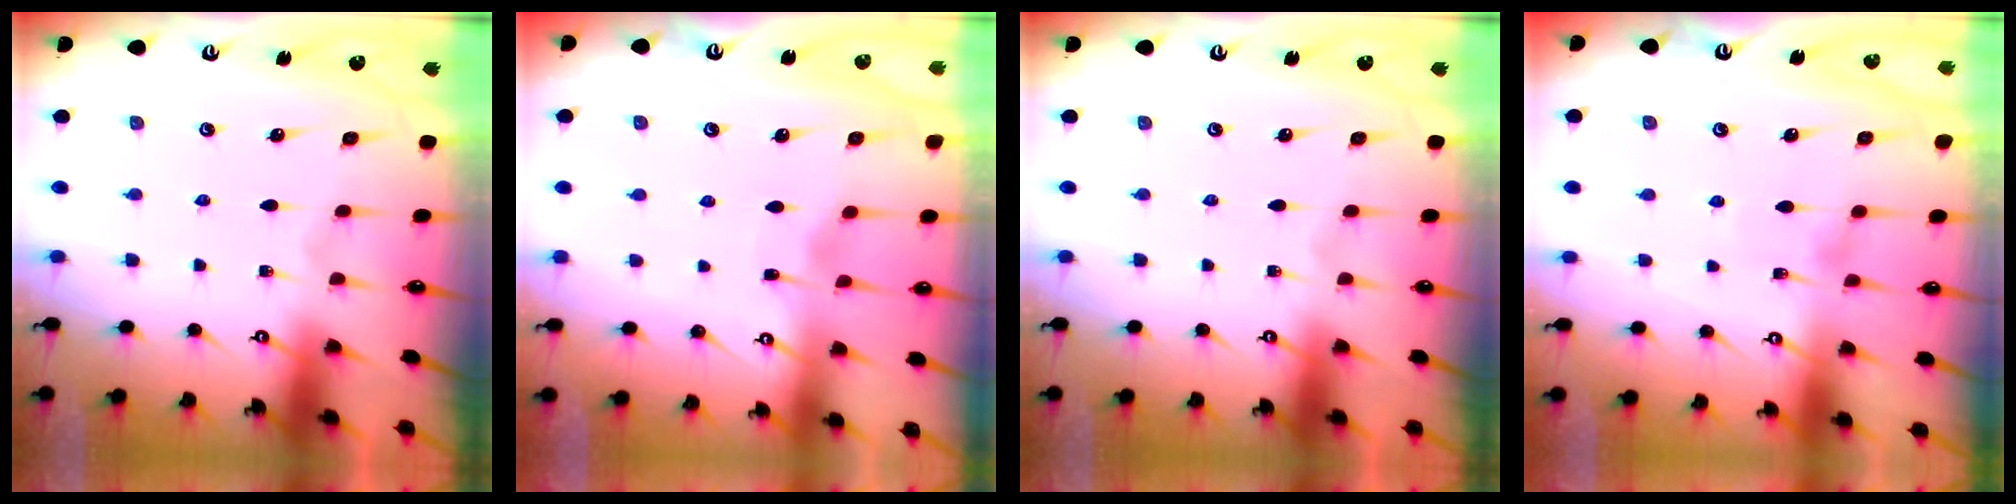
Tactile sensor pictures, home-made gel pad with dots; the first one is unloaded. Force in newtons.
{"total": 2.6, "press": 2.6, "slide": 0.3}
{"total": 0.0}
{"total": 5.3, "press": 5.3, "slide": 0.5}